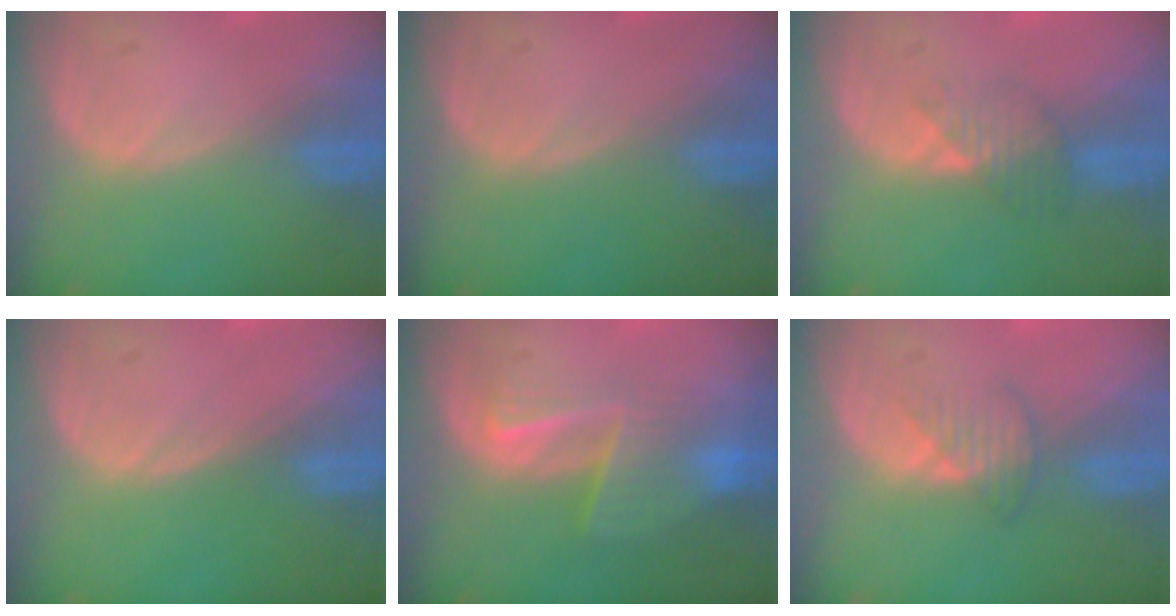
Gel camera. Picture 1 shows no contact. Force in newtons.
{"total": 0.0}
{"total": 3.6, "press": 3.2, "slide": 1.6}
{"total": 0.0}
{"total": 6.4, "press": 5.7, "slide": 2.9}
{"total": 2.8, "press": 2.7, "slide": 0.8}